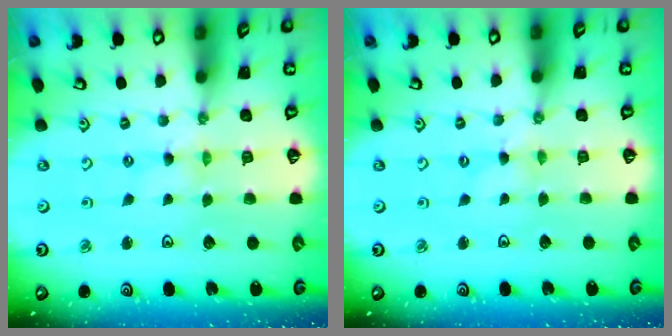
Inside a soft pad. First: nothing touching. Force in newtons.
{"total": 0.0}